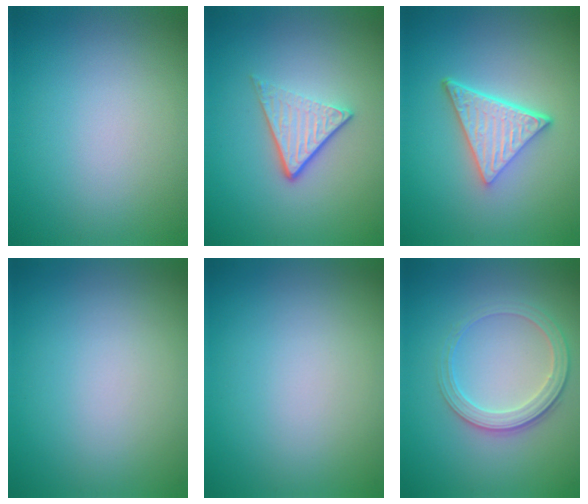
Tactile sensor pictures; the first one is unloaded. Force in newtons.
{"total": 3.6, "press": 2.4, "slide": 2.7}
{"total": 5.1, "press": 3.6, "slide": 3.7}
{"total": 0.0}
{"total": 0.0}
{"total": 2.8, "press": 2.6, "slide": 1.1}